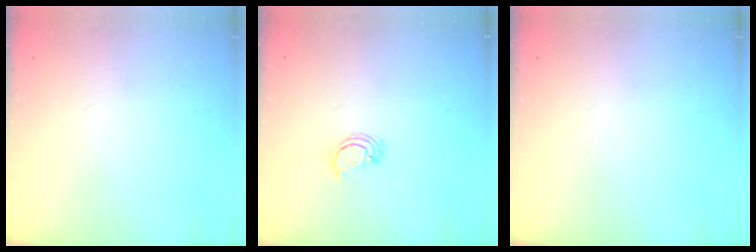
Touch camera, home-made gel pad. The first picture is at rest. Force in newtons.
{"total": 2.6, "press": 2.5, "slide": 0.3}
{"total": 0.0}